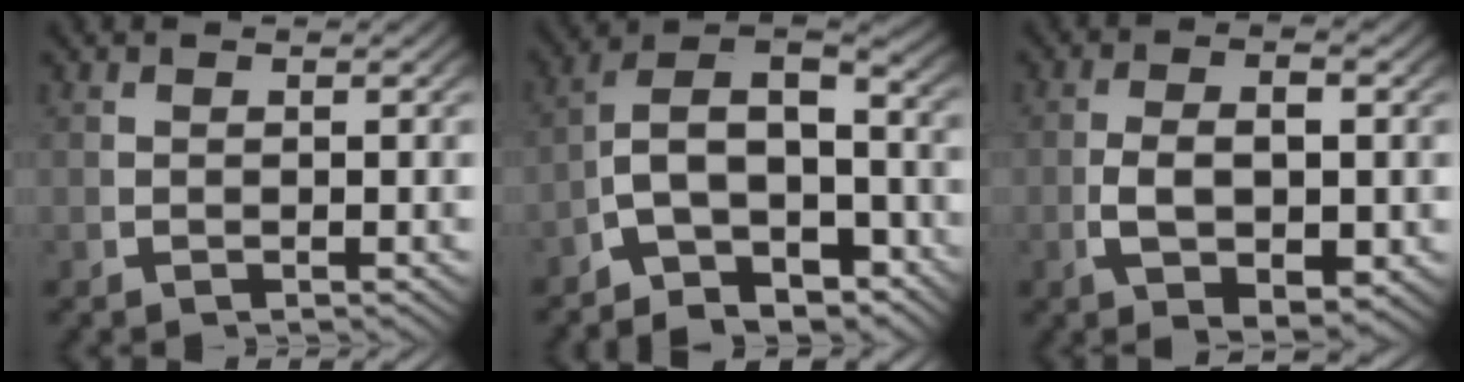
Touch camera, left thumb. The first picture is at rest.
{"total": 11.9, "force": [-3.1, 8.4, 7.9], "torque": [-0.152, -0.046, -0.048]}
{"total": 5.4, "force": [-0.5, 2.8, 4.6], "torque": [-0.090, -0.017, 0.004]}